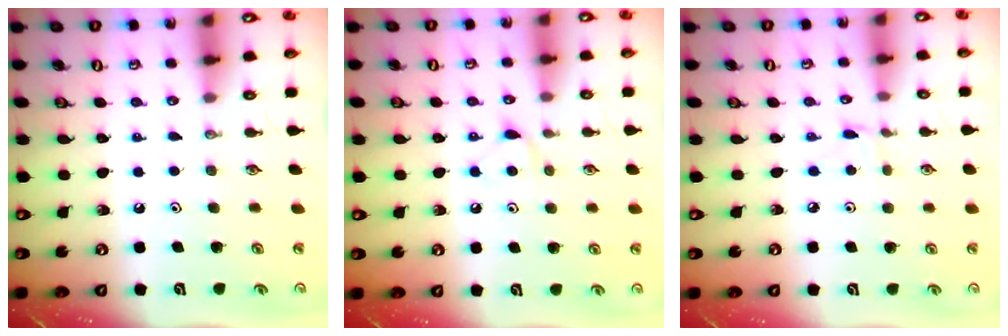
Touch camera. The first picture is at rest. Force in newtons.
{"total": 5.6, "press": 5.6, "slide": 0.6}
{"total": 1.5, "press": 1.5, "slide": 0.2}